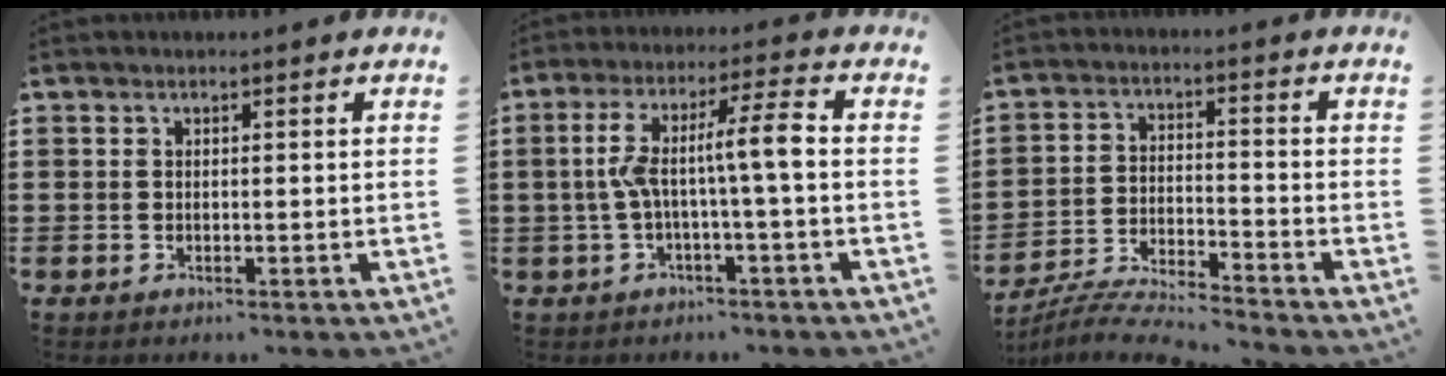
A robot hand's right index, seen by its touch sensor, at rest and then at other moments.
{"total": 8.3, "force": [-0.5, 0.6, 8.3], "torque": [-0.160, 0.006, -0.018]}
{"total": 6.4, "force": [-6.2, -0.1, 1.4], "torque": [-0.040, -0.005, -0.125]}